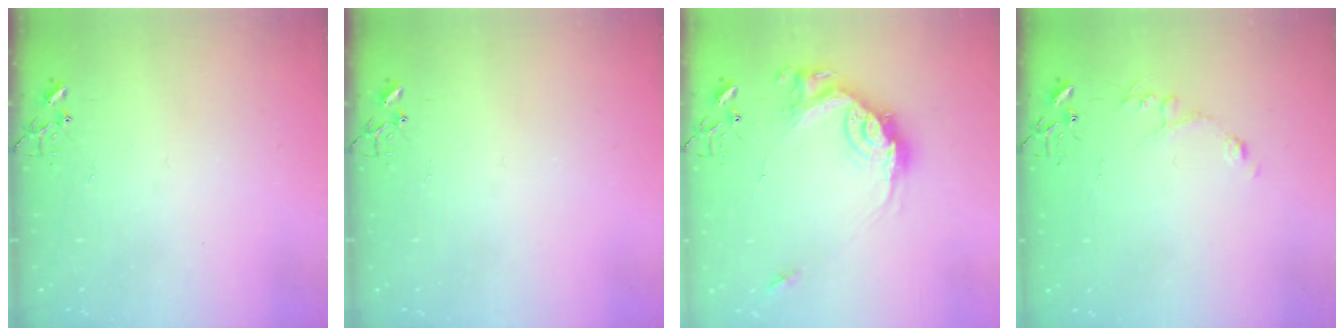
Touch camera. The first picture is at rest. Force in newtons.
{"total": 0.0}
{"total": 16.6, "press": 16.6, "slide": 0.9}
{"total": 5.5, "press": 5.5, "slide": 0.6}